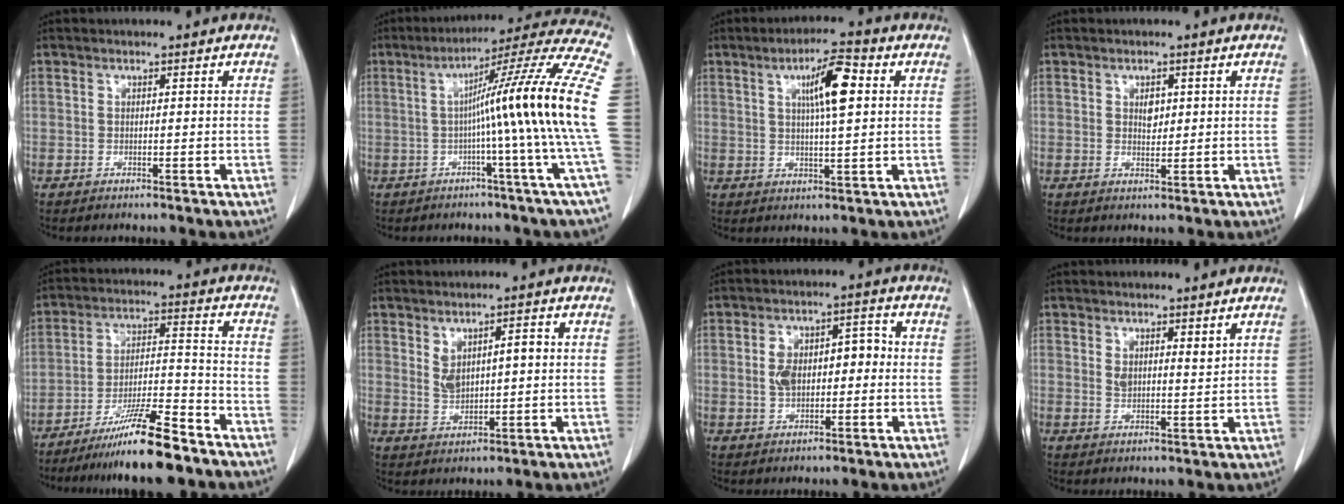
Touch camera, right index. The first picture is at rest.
{"total": 17.5, "force": [-1.3, -3.1, 17.1], "torque": [-0.231, 0.015, -0.034]}
{"total": 7.9, "force": [2.3, 1.0, 7.5], "torque": [-0.126, 0.010, 0.037]}
{"total": 2.0, "force": [0.6, 1.3, 1.4], "torque": [-0.021, -0.003, 0.011]}
{"total": 11.8, "force": [-9.0, 0.5, 7.5], "torque": [-0.129, -0.013, -0.157]}
{"total": 5.0, "force": [1.3, 2.4, 4.2], "torque": [-0.078, 0.012, 0.035]}
{"total": 7.5, "force": [0.0, 4.4, 6.0], "torque": [-0.107, 0.035, 0.004]}
{"total": 2.9, "force": [1.8, 1.2, 1.9], "torque": [-0.036, -0.003, 0.038]}